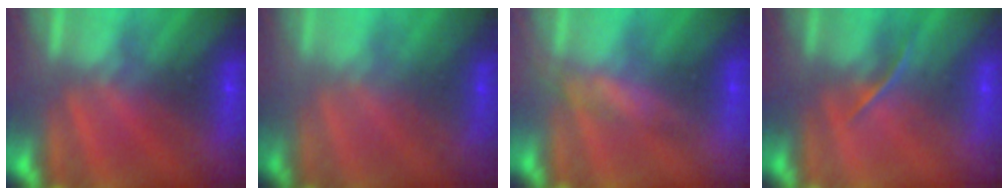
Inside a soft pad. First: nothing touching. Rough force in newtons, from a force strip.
{"total": 1.7}
{"total": 2.8}
{"total": 1.4}